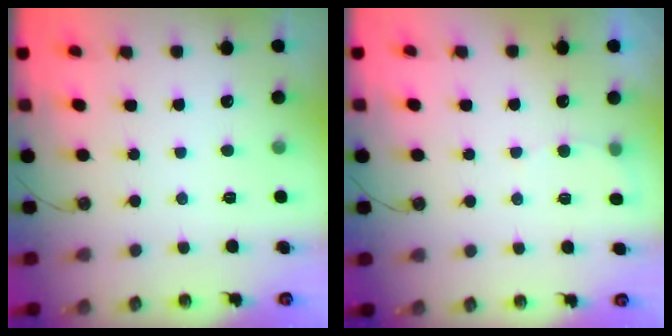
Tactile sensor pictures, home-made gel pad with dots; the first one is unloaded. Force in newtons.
{"total": 4.3, "press": 4.1, "slide": 1.3}